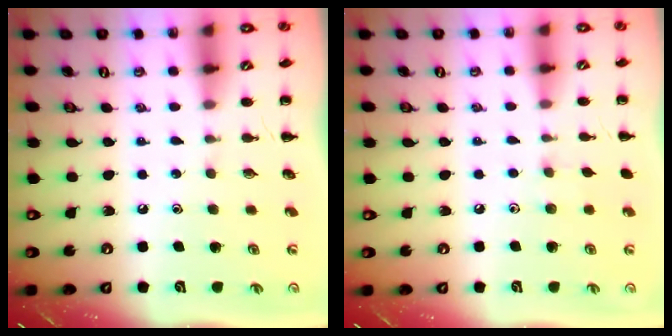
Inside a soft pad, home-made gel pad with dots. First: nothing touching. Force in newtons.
{"total": 4.2, "press": 3.9, "slide": 1.6}